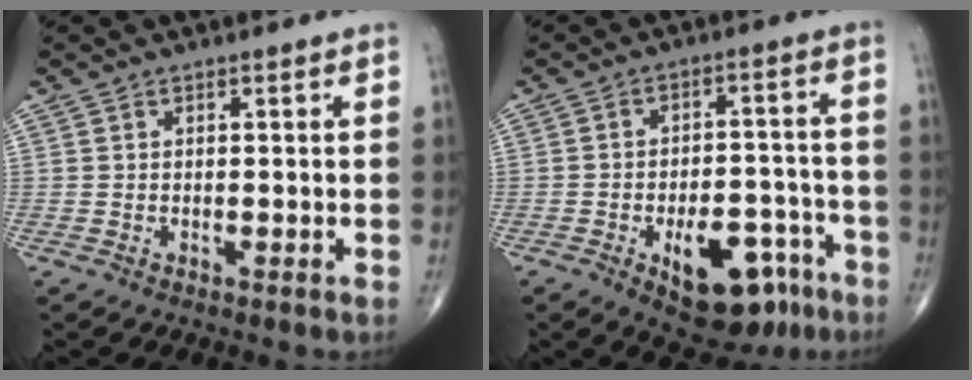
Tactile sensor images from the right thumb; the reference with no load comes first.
{"total": 15.0, "force": [-7.6, 7.6, 10.5], "torque": [-0.118, 0.045, -0.096]}